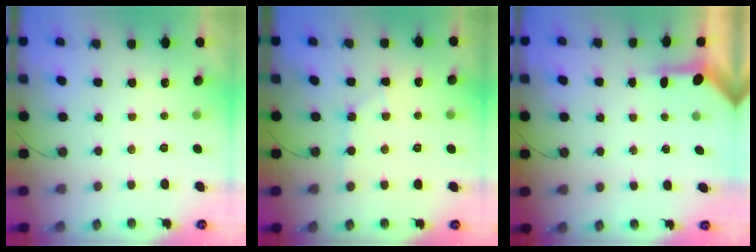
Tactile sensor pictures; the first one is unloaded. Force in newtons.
{"total": 4.7, "press": 4.6, "slide": 0.7}
{"total": 3.3, "press": 3.2, "slide": 0.4}